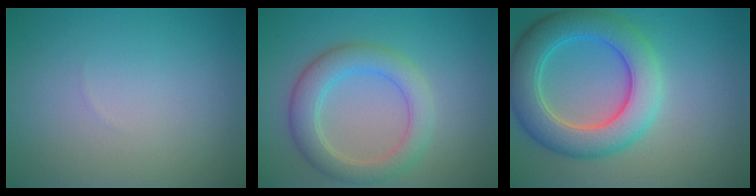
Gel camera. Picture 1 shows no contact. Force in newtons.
{"total": 4.4, "press": 4.4, "slide": 0.1}
{"total": 7.3, "press": 7.3, "slide": 0.2}